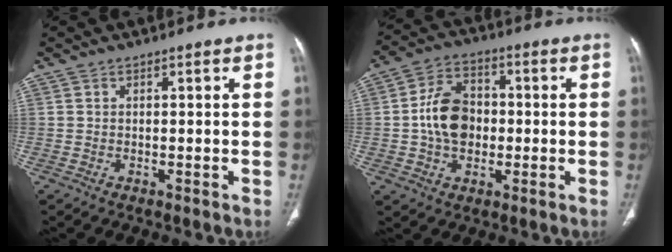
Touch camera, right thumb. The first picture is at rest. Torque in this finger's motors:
{"motor_torque": [1.34, 1.23, 1.24, -0.12, 0.17]}